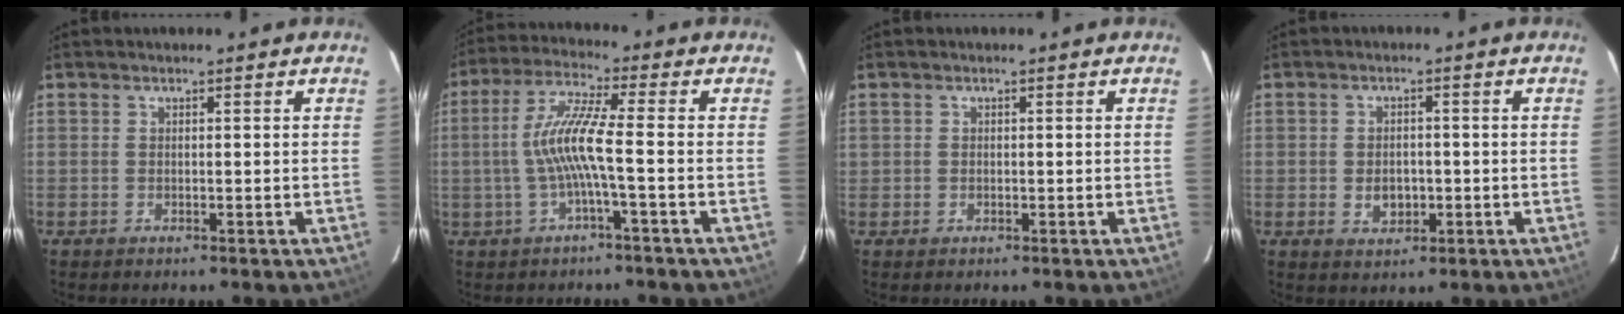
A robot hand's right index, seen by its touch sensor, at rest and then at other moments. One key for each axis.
{"total": 8.5, "fx": -1.6, "fy": -0.2, "fz": 8.4, "tx": -0.177, "ty": 0.007, "tz": -0.028}
{"total": 0.6, "fx": -0.1, "fy": 0.6, "fz": 0.1, "tx": 0.001, "ty": 0.000, "tz": -0.002}
{"total": 4.1, "fx": -0.9, "fy": 3.1, "fz": 2.6, "tx": -0.046, "ty": -0.001, "tz": -0.009}